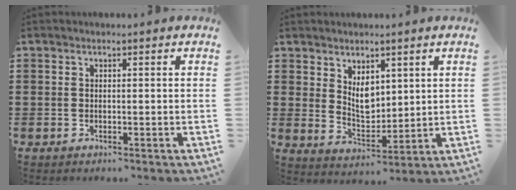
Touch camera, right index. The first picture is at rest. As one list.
[{"total": 5.0, "force": [2.8, 3.0, 2.9], "torque": [-0.058, -0.007, 0.051]}]